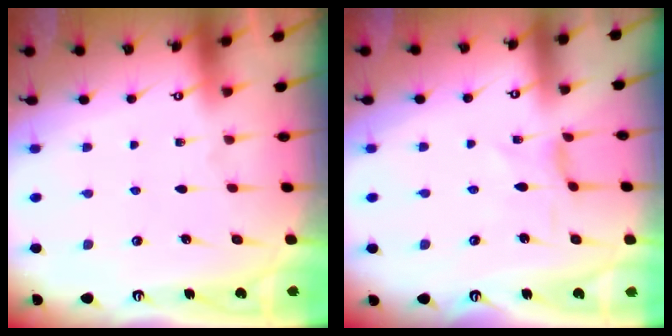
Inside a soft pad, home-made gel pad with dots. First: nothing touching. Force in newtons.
{"total": 1.4, "press": 1.4, "slide": 0.2}